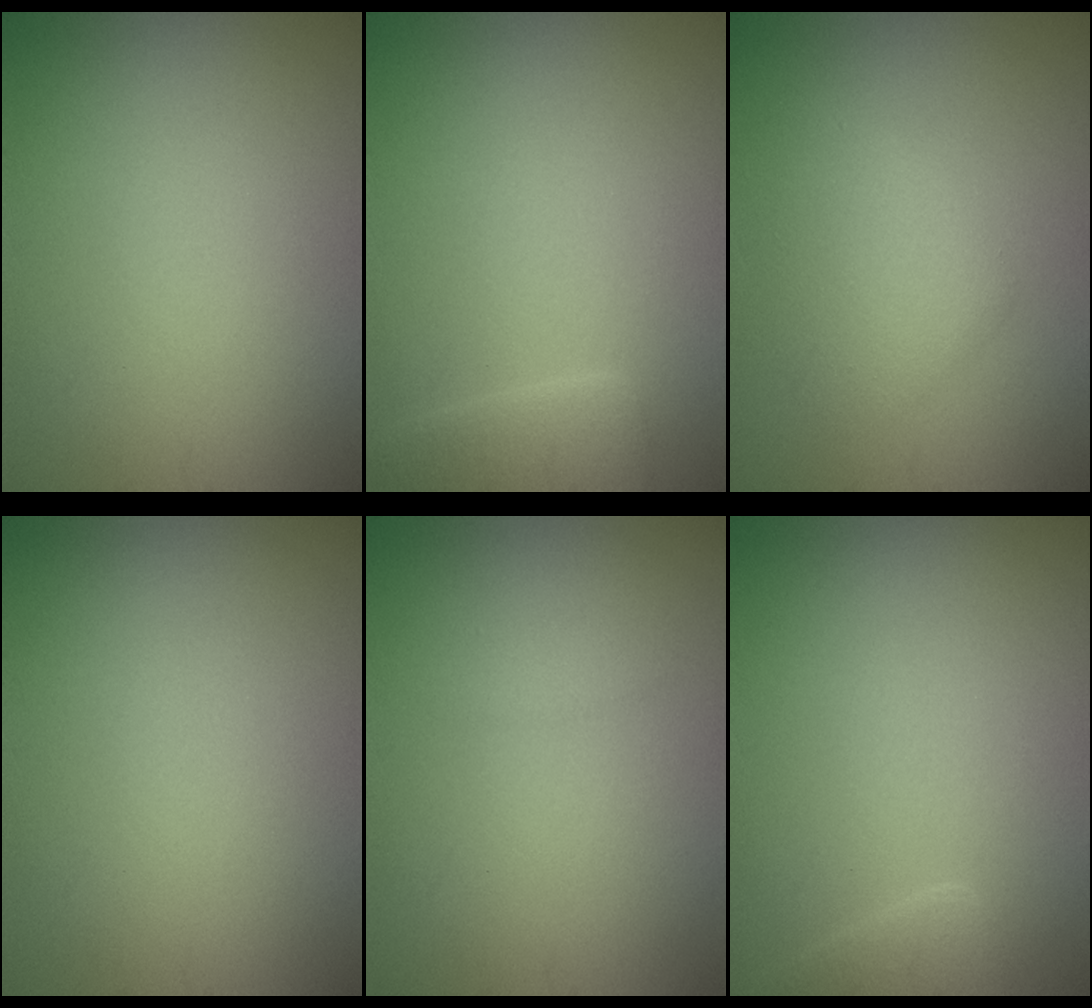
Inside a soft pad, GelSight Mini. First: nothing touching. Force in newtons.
{"total": 2.6, "press": 2.6, "slide": 0.2}
{"total": 2.7, "press": 2.7, "slide": 0.0}
{"total": 0.0}
{"total": 0.8, "press": 0.8, "slide": 0.1}
{"total": 2.0, "press": 2.0, "slide": 0.2}